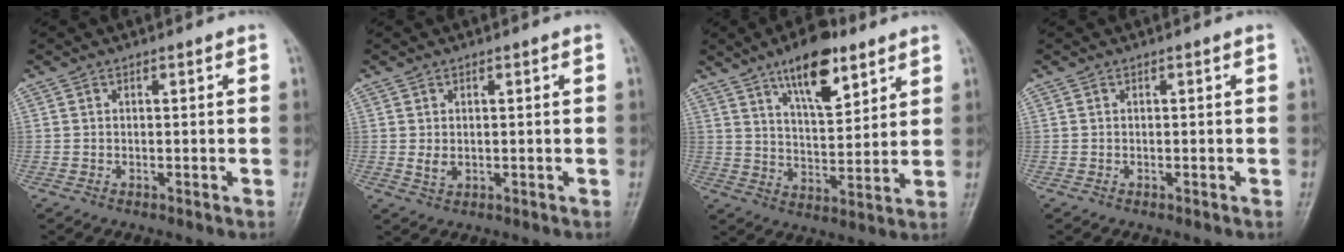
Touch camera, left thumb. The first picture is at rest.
{"total": 2.1, "force": [0.3, 1.5, 1.5], "torque": [-0.021, -0.007, 0.011]}
{"total": 13.1, "force": [8.0, 5.2, 9.0], "torque": [-0.117, -0.046, 0.133]}
{"total": 0.0}